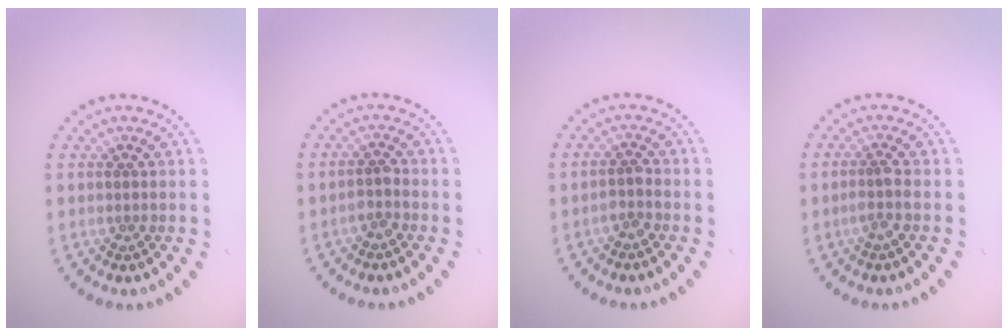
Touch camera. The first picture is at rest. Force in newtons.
{"total": 1.2, "press": 1.1, "slide": 0.6}
{"total": 1.2, "press": 1.1, "slide": 0.6}
{"total": 1.5, "press": 1.1, "slide": 0.9}